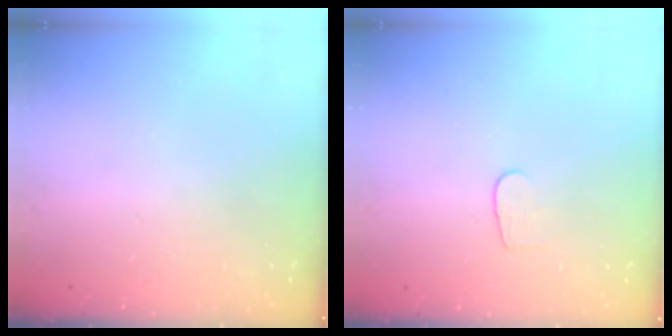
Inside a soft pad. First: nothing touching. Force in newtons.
{"total": 4.3, "press": 4.3, "slide": 0.5}